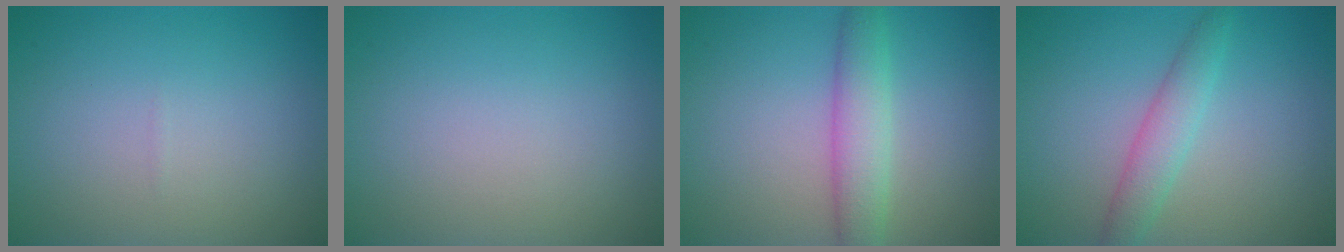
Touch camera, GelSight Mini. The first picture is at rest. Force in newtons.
{"total": 0.0}
{"total": 3.6, "press": 3.6, "slide": 0.2}
{"total": 2.7, "press": 2.7, "slide": 0.1}